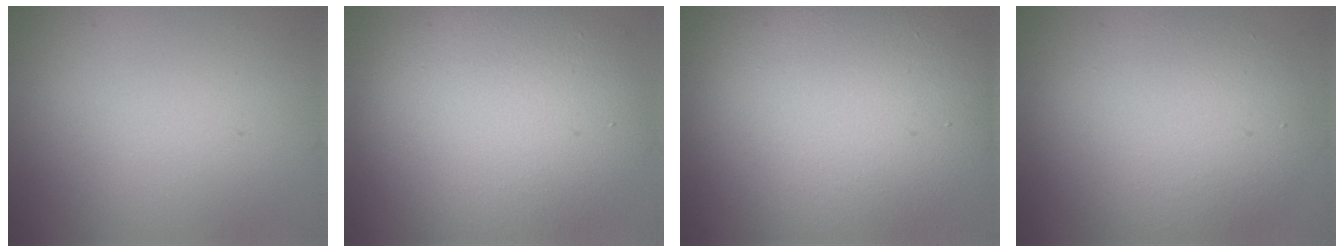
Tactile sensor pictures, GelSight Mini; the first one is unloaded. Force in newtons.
{"total": 11.1, "press": 11.1, "slide": 0.6}
{"total": 15.3, "press": 15.3, "slide": 0.8}
{"total": 6.4, "press": 6.4, "slide": 0.3}